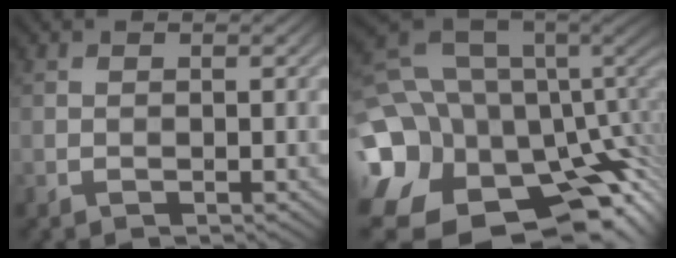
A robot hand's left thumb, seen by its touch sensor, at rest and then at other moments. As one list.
[{"total": 21.0, "force": [-6.3, 15.2, 13.0], "torque": [-0.288, -0.030, -0.054]}]